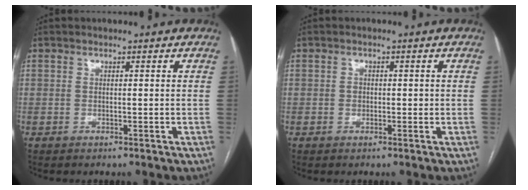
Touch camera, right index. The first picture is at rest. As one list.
[{"total": 1.2, "force": [-0.1, 1.1, 0.6], "torque": [-0.009, 0.003, -0.001]}]